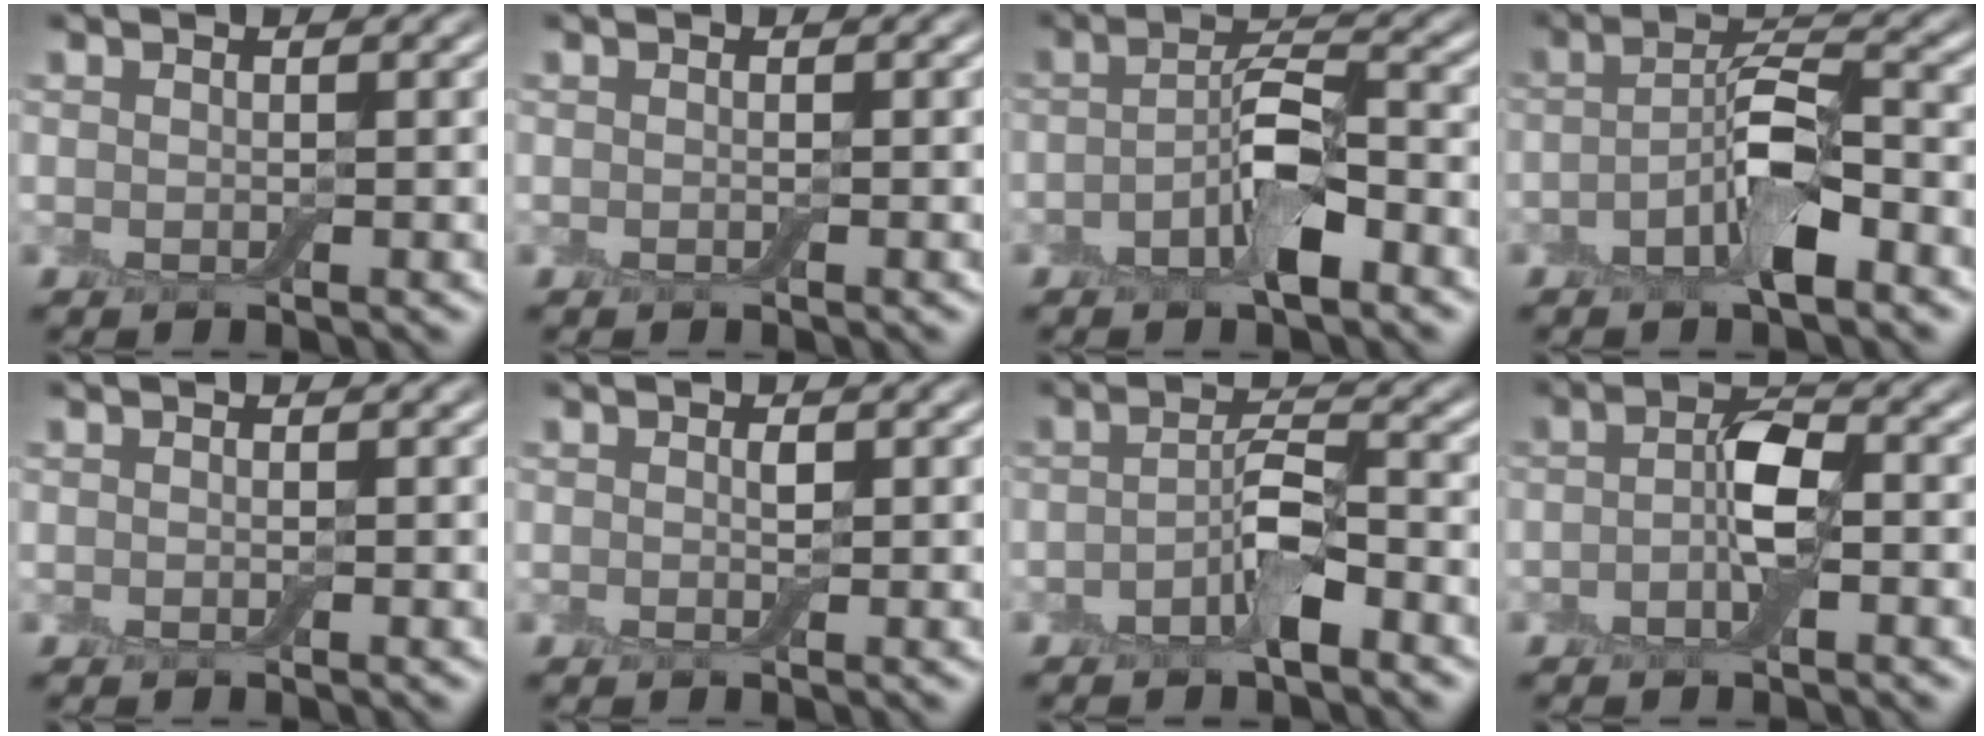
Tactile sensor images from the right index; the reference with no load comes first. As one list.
[{"total": 0.0}, {"total": 5.3, "force": [-2.1, 1.8, 4.4], "torque": [-0.081, 0.007, -0.045]}, {"total": 5.9, "force": [-2.4, 2.0, 5.0], "torque": [-0.090, 0.008, -0.051]}, {"total": 0.0}, {"total": 0.7, "force": [0.1, 0.2, 0.6], "torque": [-0.011, -0.001, 0.000]}, {"total": 4.0, "force": [-1.8, 1.3, 3.3], "torque": [-0.060, 0.008, -0.040]}, {"total": 3.4, "force": [-0.8, 1.2, 3.1], "torque": [-0.055, 0.008, -0.021]}]